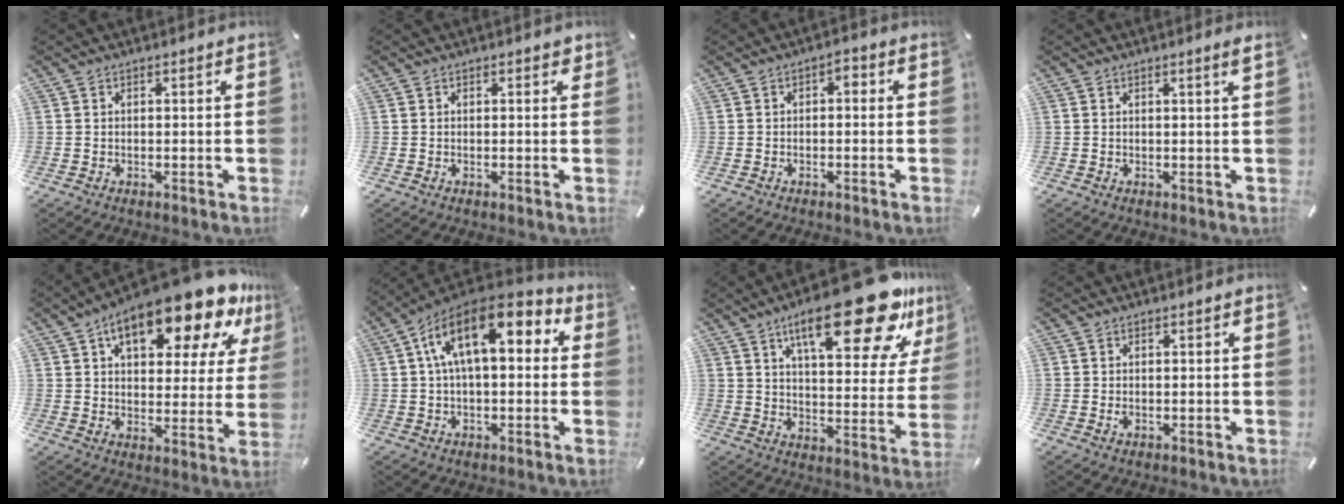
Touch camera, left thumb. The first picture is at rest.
{"total": 0.7, "force": [0.2, 0.5, 0.4], "torque": [0.001, 0.001, 0.002]}
{"total": 1.9, "force": [-1.0, 1.1, 1.1], "torque": [-0.023, 0.011, -0.023]}
{"total": 1.4, "force": [0.6, 0.0, 1.2], "torque": [-0.023, -0.001, 0.010]}
{"total": 20.8, "force": [12.8, 8.5, 14.0], "torque": [-0.193, -0.074, 0.204]}
{"total": 16.0, "force": [5.6, 7.9, 12.8], "torque": [-0.229, -0.021, 0.094]}
{"total": 25.2, "force": [15.4, 8.4, 18.2], "torque": [-0.261, -0.090, 0.243]}
{"total": 0.6, "force": [0.1, 0.4, 0.5], "torque": [-0.010, 0.000, 0.001]}